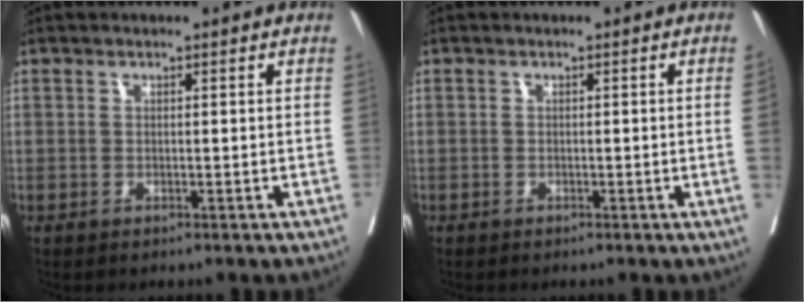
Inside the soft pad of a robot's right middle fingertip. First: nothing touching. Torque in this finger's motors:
{"motor_torque": [1.07, -1.07, -0.82, -0.21]}